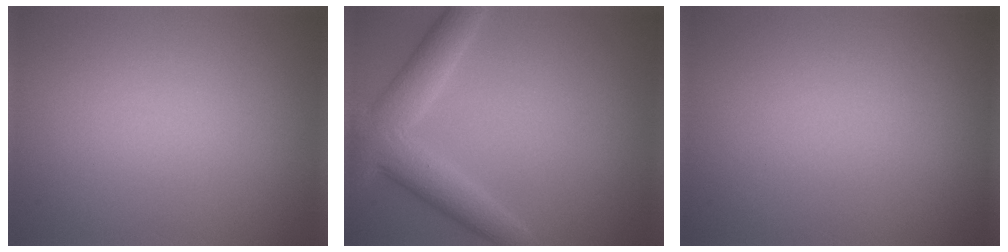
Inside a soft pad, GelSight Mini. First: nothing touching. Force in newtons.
{"total": 5.3, "press": 5.3, "slide": 0.4}
{"total": 0.0}